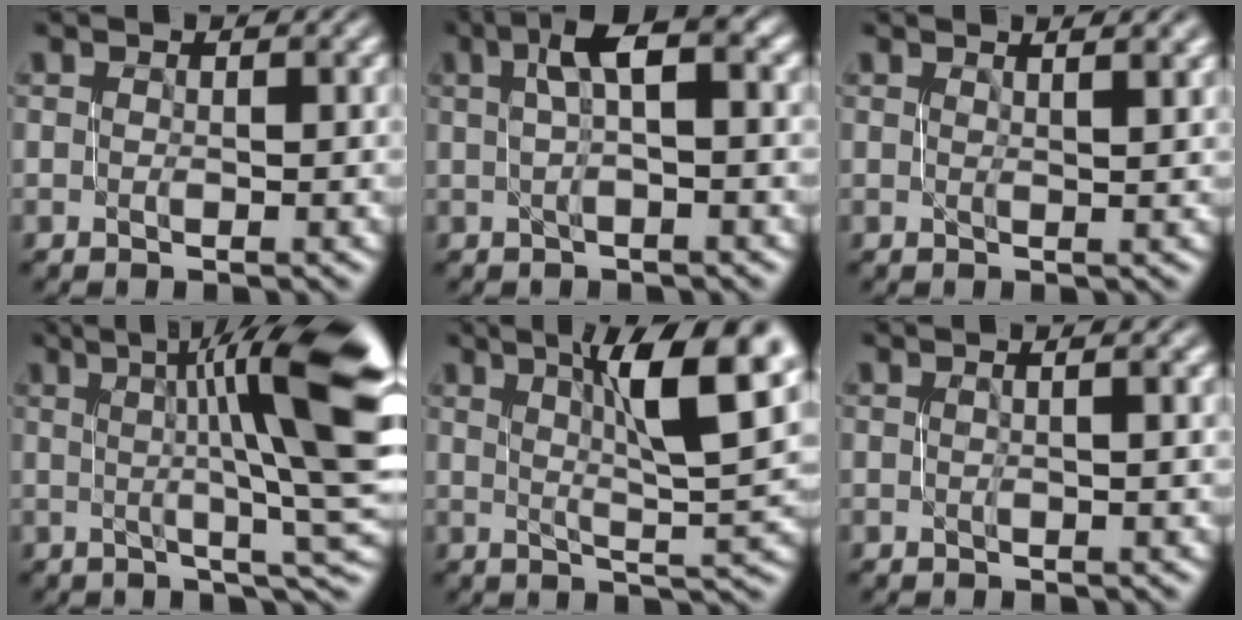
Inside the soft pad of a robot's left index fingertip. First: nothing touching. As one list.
[{"total": 4.2, "force": [1.1, 1.1, 3.9], "torque": [-0.066, 0.017, 0.016]}, {"total": 2.4, "force": [1.3, 0.8, 1.8], "torque": [-0.011, 0.005, 0.010]}, {"total": 13.2, "force": [2.7, 2.7, 12.7], "torque": [-0.157, 0.002, 0.050]}, {"total": 9.6, "force": [3.6, 2.1, 8.6], "torque": [-0.123, 0.009, 0.059]}, {"total": 1.5, "force": [0.2, 0.5, 1.4], "torque": [-0.014, 0.006, -0.003]}]